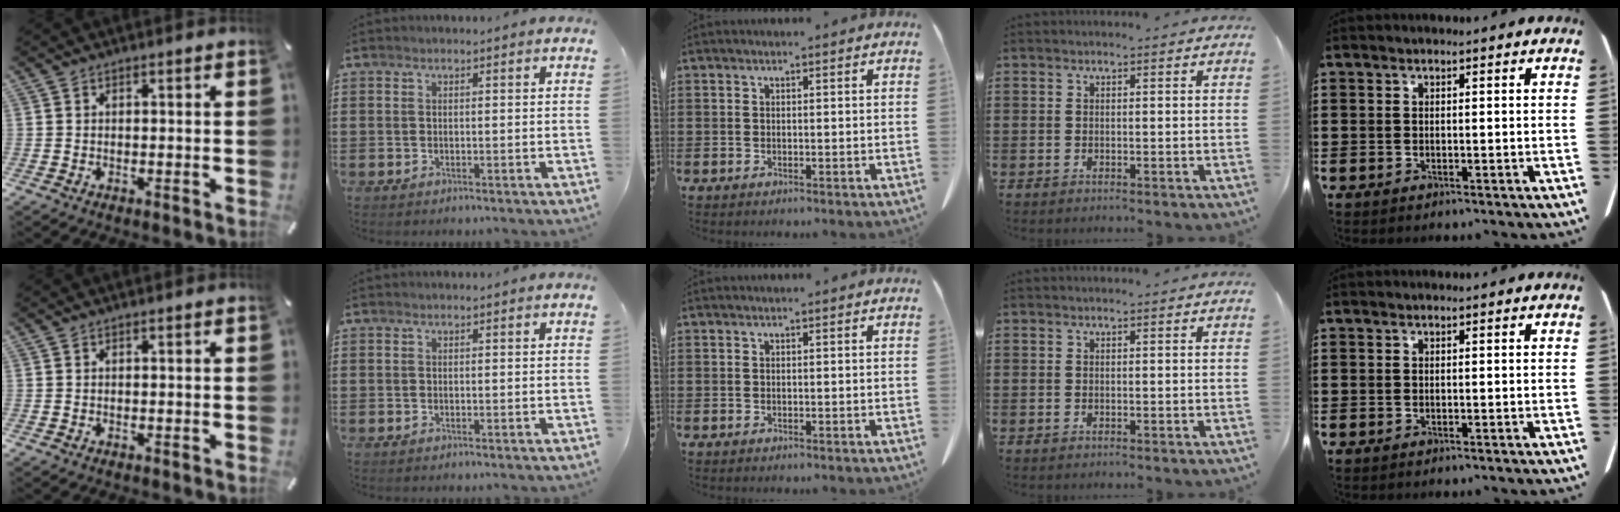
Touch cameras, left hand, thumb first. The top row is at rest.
{}